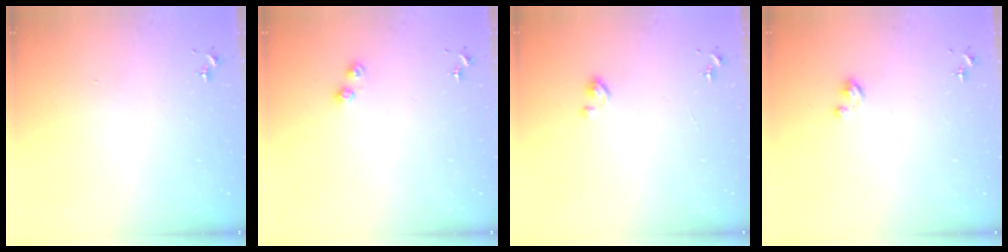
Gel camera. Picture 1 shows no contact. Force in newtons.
{"total": 3.6, "press": 3.6, "slide": 0.5}
{"total": 2.4, "press": 2.4, "slide": 0.3}
{"total": 2.2, "press": 2.2, "slide": 0.2}